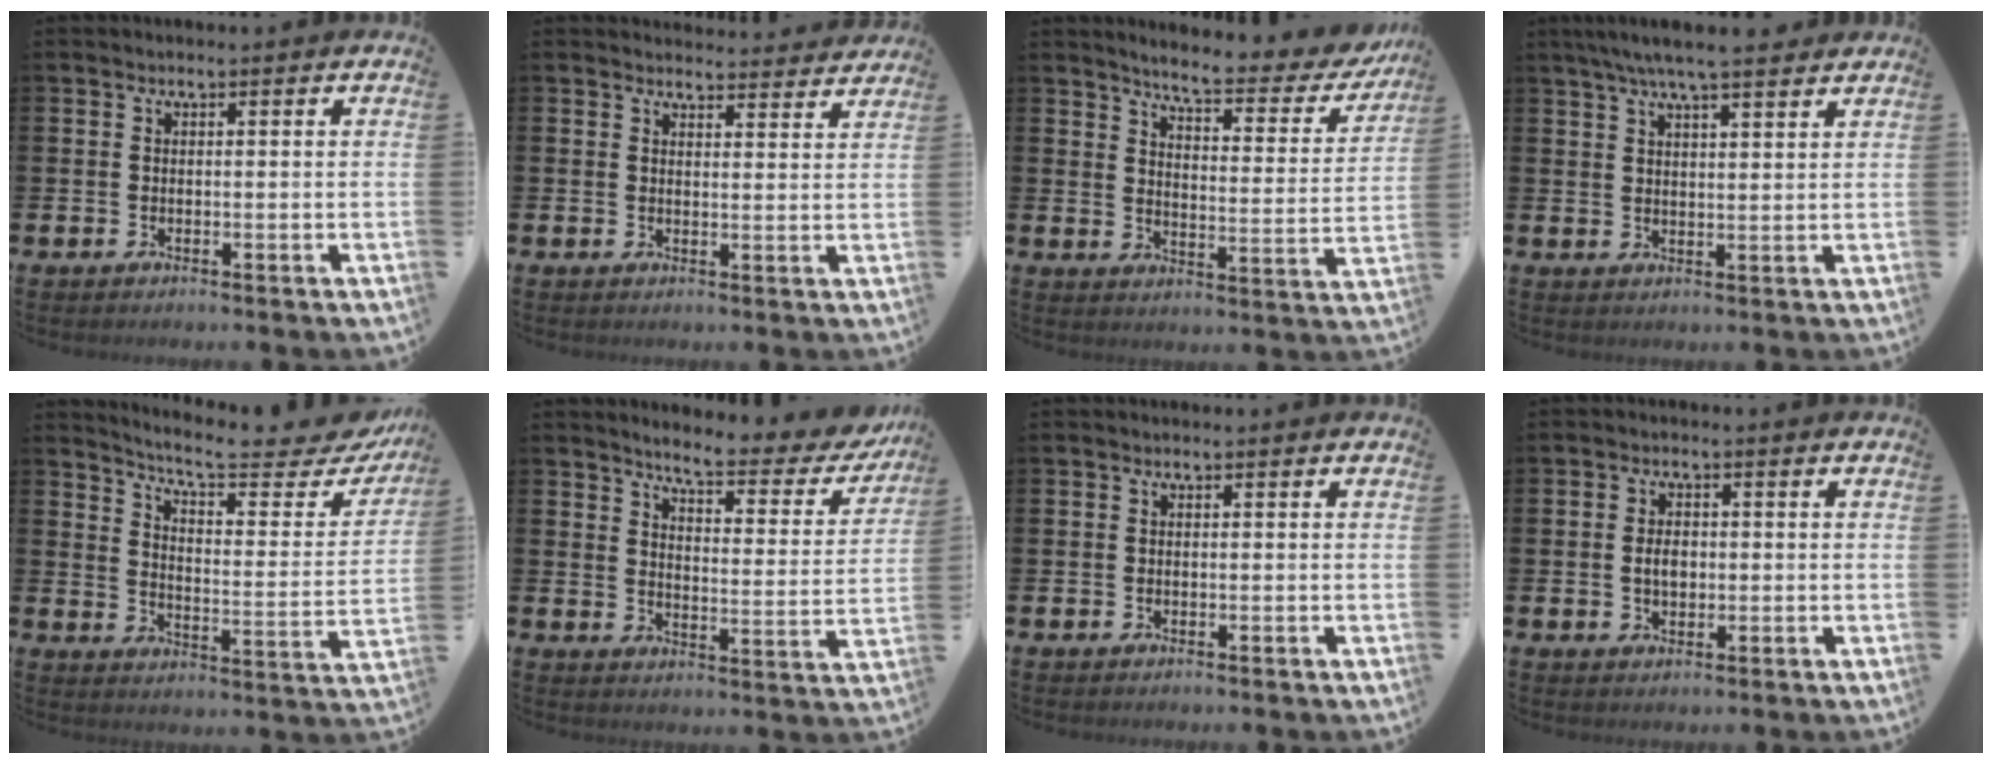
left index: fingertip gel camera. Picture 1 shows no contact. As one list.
[{"total": 3.4, "force": [3.3, 0.3, -0.1], "torque": [0.004, -0.024, 0.059]}, {"total": 5.4, "force": [4.9, 0.6, 2.2], "torque": [-0.062, -0.040, 0.076]}, {"total": 6.3, "force": [5.7, 0.6, 2.7], "torque": [-0.066, -0.014, 0.102]}, {"total": 7.4, "force": [6.6, 1.0, 3.2], "torque": [-0.079, -0.052, 0.105]}, {"total": 5.2, "force": [4.7, 0.7, 2.1], "torque": [-0.060, -0.037, 0.072]}, {"total": 0.0}, {"total": 2.6, "force": [0.0, 1.7, 1.9], "torque": [-0.022, 0.001, -0.004]}]